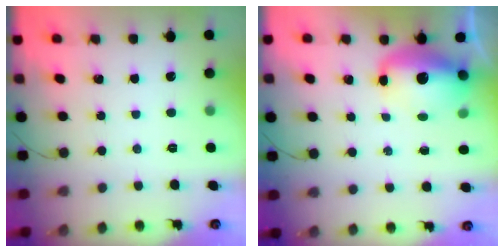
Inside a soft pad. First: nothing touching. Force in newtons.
{"total": 11.3, "press": 11.0, "slide": 2.7}